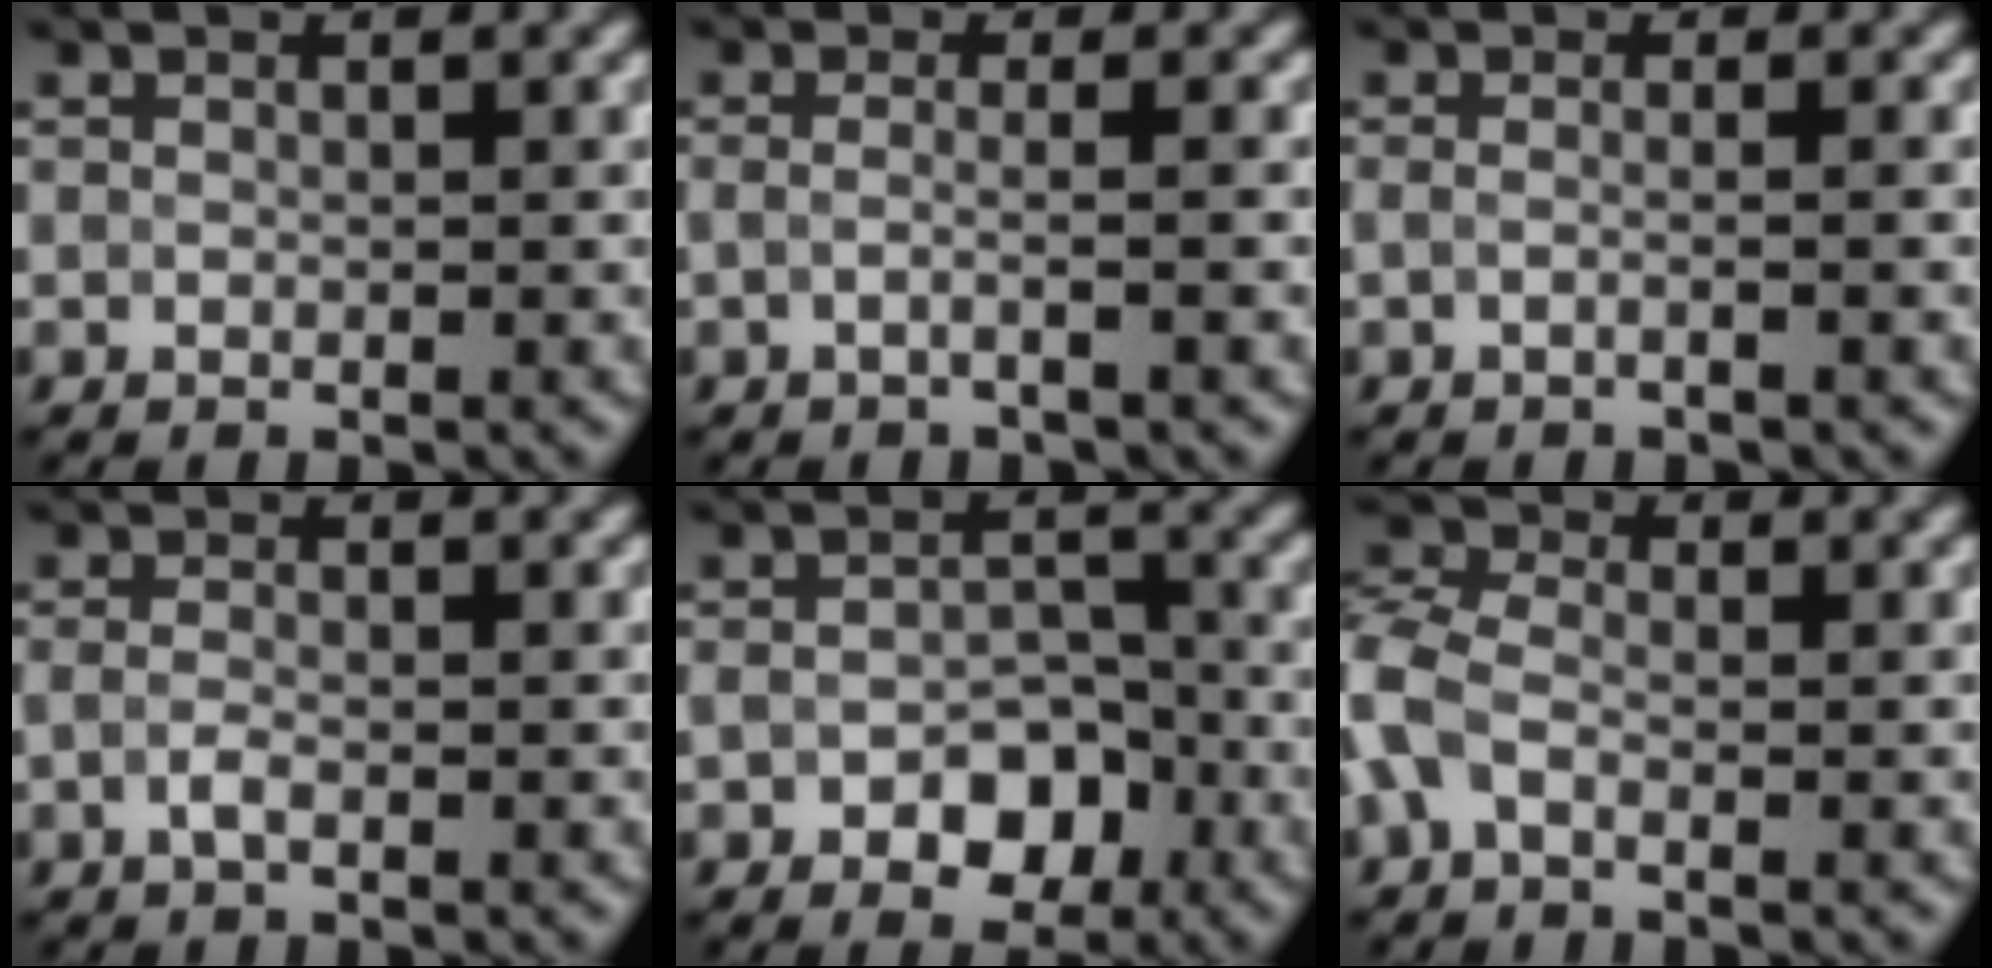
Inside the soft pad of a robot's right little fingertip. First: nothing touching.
{"total": 2.0, "force": [-0.3, 0.8, 1.8], "torque": [-0.020, -0.009, -0.021]}
{"total": 2.4, "force": [0.1, 1.3, 2.0], "torque": [-0.002, -0.002, -0.029]}
{"total": 1.2, "force": [-0.6, 0.4, 0.9], "torque": [-0.022, -0.002, -0.013]}
{"total": 4.3, "force": [-1.7, 2.8, 2.9], "torque": [-0.047, -0.003, -0.026]}
{"total": 3.3, "force": [-1.2, 1.9, 2.3], "torque": [-0.064, 0.008, -0.039]}